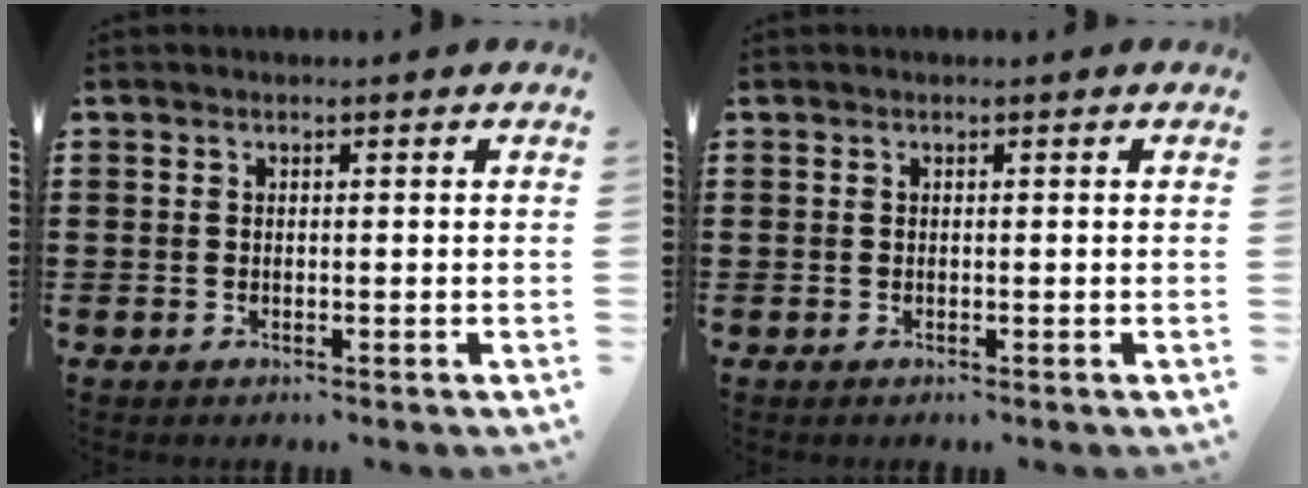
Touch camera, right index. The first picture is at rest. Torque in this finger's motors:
{"motor_torque": [0.00, 0.00, 0.02, -0.01]}